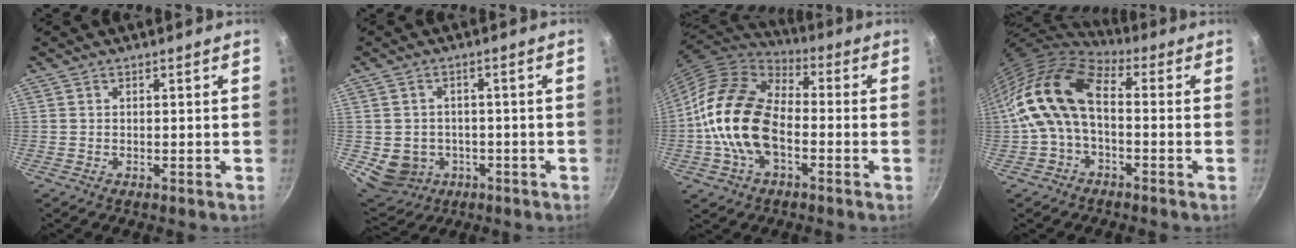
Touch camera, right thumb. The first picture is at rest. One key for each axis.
{"total": 8.6, "fx": -2.2, "fy": 7.4, "fz": 3.8, "tx": -0.046, "ty": 0.015, "tz": -0.015}
{"total": 18.8, "fx": -3.4, "fy": 11.7, "fz": 14.4, "tx": -0.242, "ty": 0.033, "tz": -0.079}
{"total": 13.4, "fx": -0.4, "fy": 8.0, "fz": 10.7, "tx": -0.194, "ty": 0.033, "tz": -0.018}